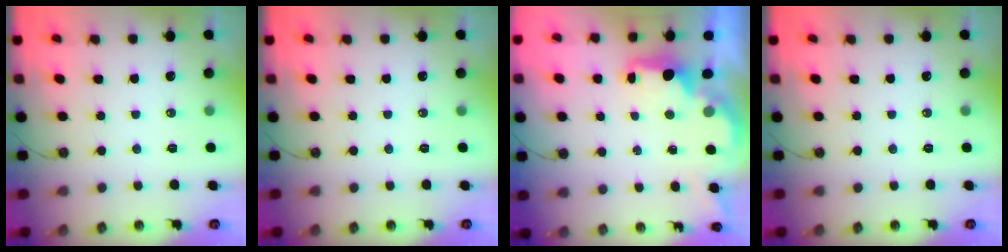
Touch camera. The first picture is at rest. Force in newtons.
{"total": 0.0}
{"total": 1.8, "press": 1.7, "slide": 0.6}
{"total": 0.0}